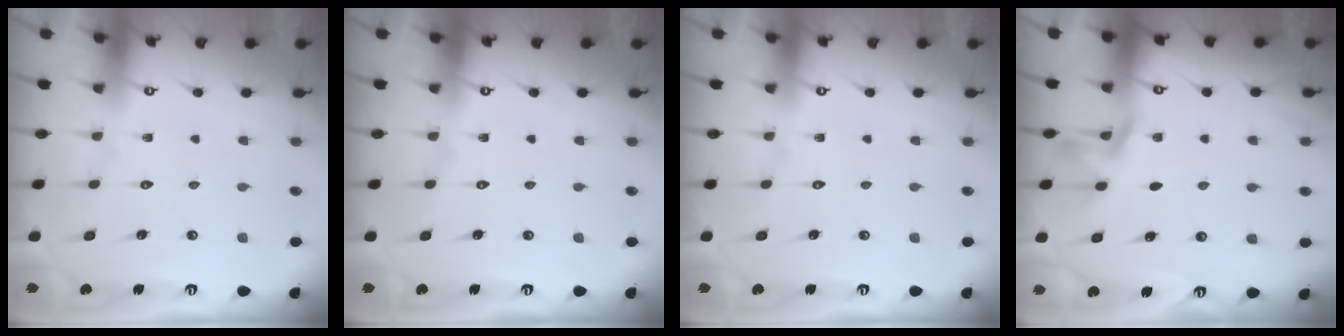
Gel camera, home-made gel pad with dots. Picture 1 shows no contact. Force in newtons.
{"total": 0.0}
{"total": 0.0}
{"total": 2.0, "press": 1.6, "slide": 1.1}